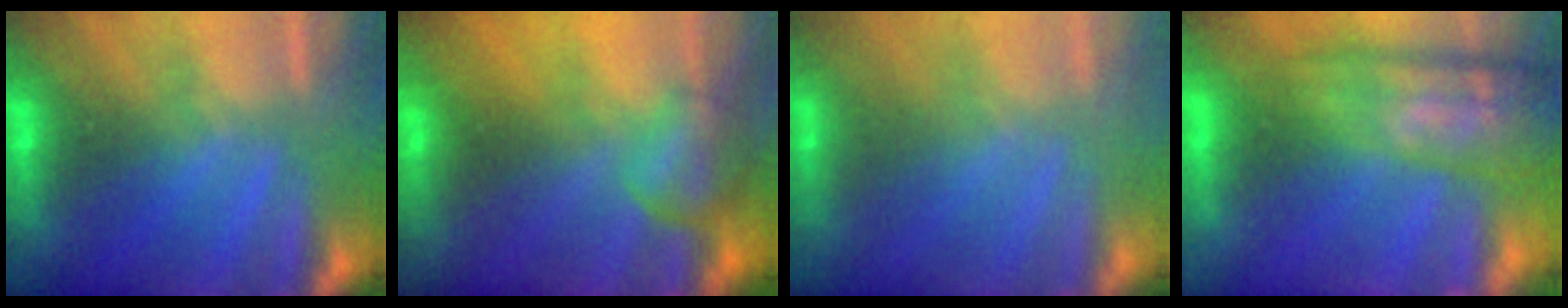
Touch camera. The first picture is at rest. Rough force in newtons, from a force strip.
{"total": 6.8}
{"total": 2.0}
{"total": 7.2}